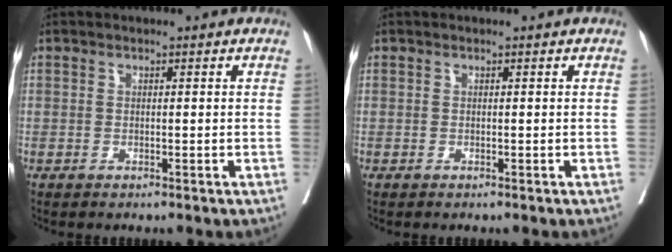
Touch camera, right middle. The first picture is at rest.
{"total": 0.0}